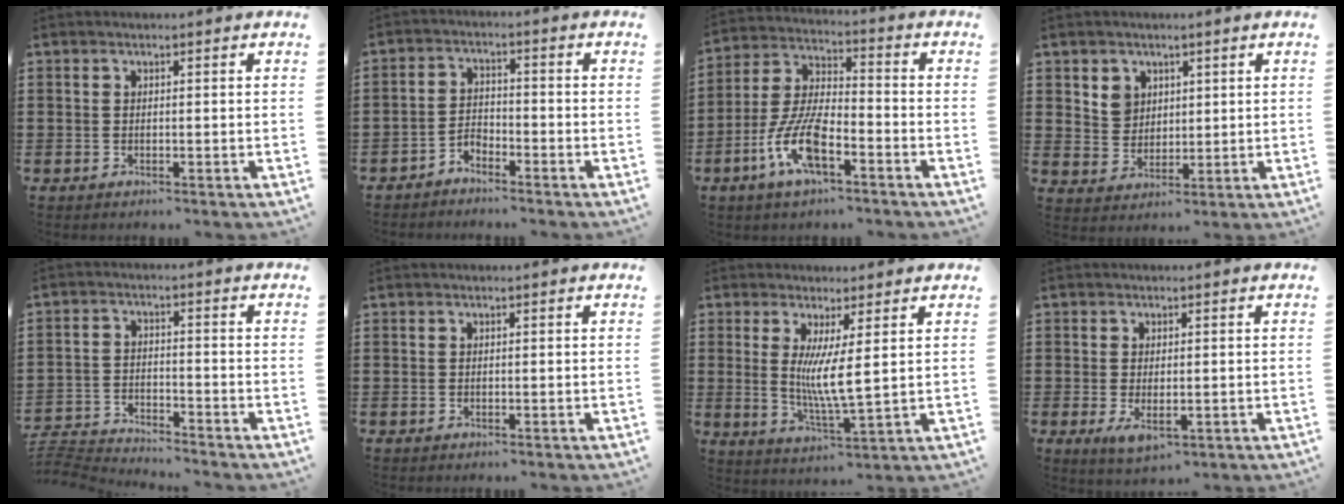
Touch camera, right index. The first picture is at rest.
{"total": 2.7, "force": [-2.6, 0.6, 0.2], "torque": [-0.014, 0.004, -0.056]}
{"total": 9.7, "force": [-4.5, 3.6, 7.8], "torque": [-0.182, -0.004, -0.087]}
{"total": 4.3, "force": [2.3, 3.6, 0.7], "torque": [-0.023, 0.010, 0.042]}
{"total": 3.8, "force": [-3.8, 0.0, 0.0], "torque": [-0.022, -0.006, -0.086]}
{"total": 0.0}
{"total": 6.3, "force": [1.4, 0.5, 6.1], "torque": [-0.112, -0.013, 0.024]}
{"total": 2.9, "force": [-0.6, 1.2, 2.6], "torque": [-0.054, -0.004, -0.011]}